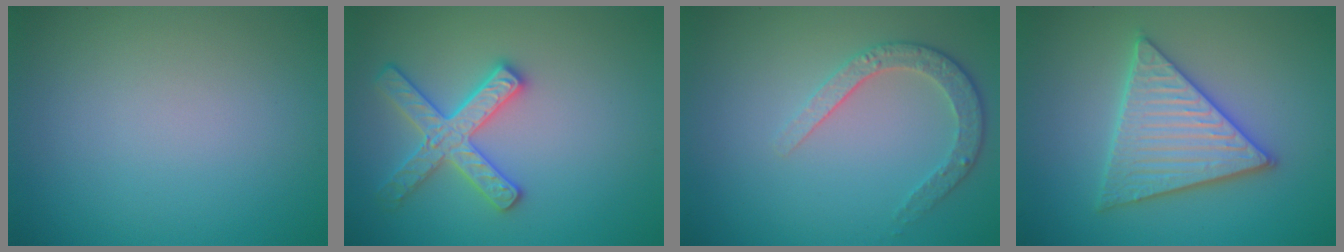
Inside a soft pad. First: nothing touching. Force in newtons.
{"total": 3.6, "press": 3.5, "slide": 1.0}
{"total": 2.6, "press": 2.5, "slide": 1.0}
{"total": 5.4, "press": 5.4, "slide": 0.7}